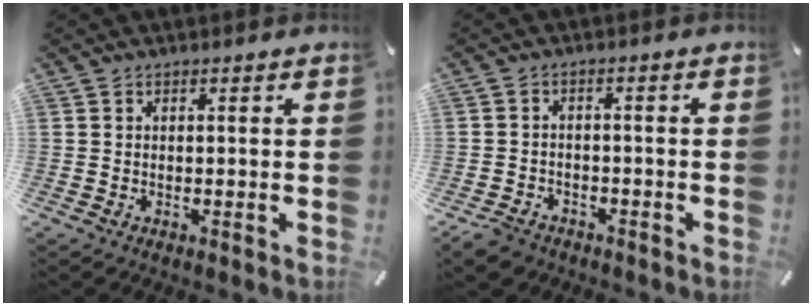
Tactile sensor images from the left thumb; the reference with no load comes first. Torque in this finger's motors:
{"motor_torque": [0.00, 0.03, 0.21, 0.22, 0.00]}